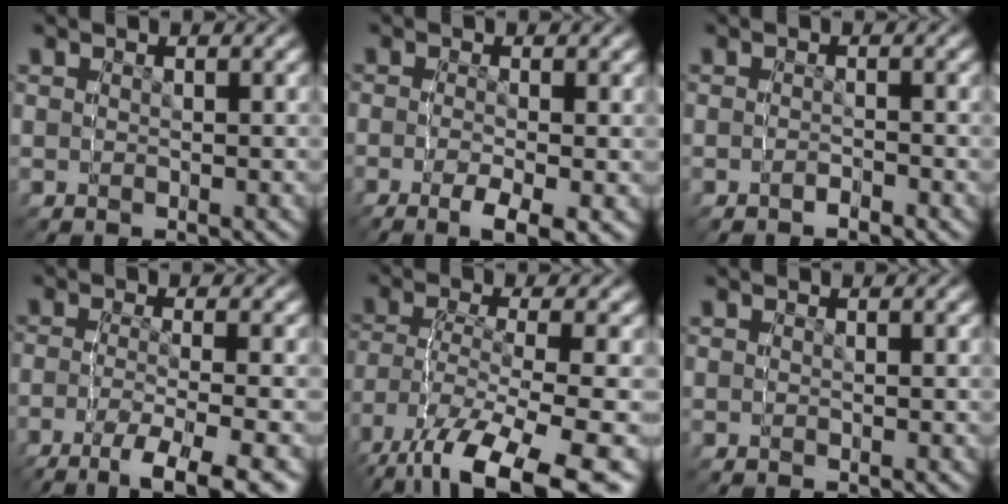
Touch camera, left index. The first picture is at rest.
{"total": 2.2, "force": [-0.8, -2.1, -0.1], "torque": [0.018, 0.009, -0.017]}
{"total": 2.5, "force": [-1.7, -1.3, -1.2], "torque": [0.000, -0.006, -0.023]}
{"total": 3.0, "force": [-2.6, -1.4, 0.6], "torque": [-0.009, 0.000, -0.043]}
{"total": 3.5, "force": [-1.3, 1.8, 2.6], "torque": [-0.062, 0.005, -0.013]}
{"total": 0.0}